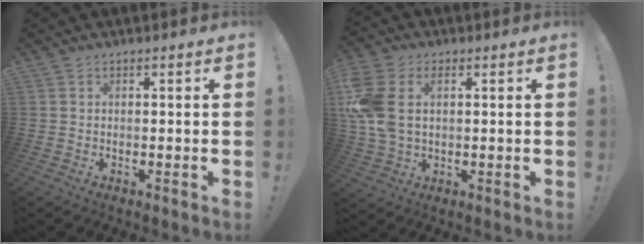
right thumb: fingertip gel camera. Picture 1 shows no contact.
{"total": 10.7, "force": [2.6, 7.0, 7.6], "torque": [-0.168, -0.009, 0.048]}